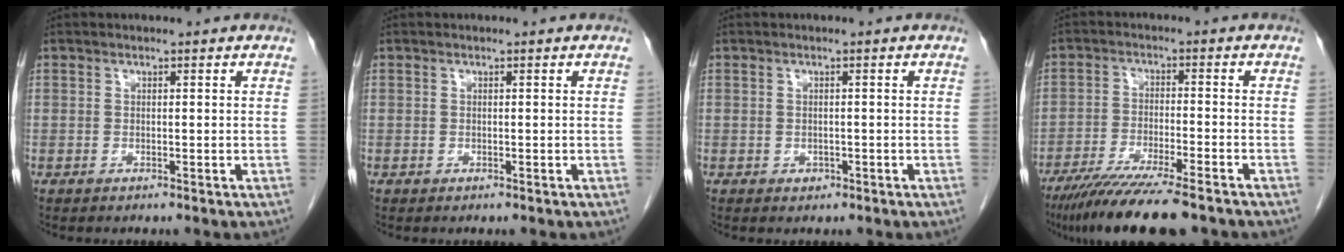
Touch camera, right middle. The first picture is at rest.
{"total": 0.0}
{"total": 0.9, "force": [-0.4, 0.7, 0.3], "torque": [-0.008, 0.000, -0.002]}
{"total": 12.8, "force": [-10.2, 0.9, 7.7], "torque": [-0.125, -0.033, -0.162]}